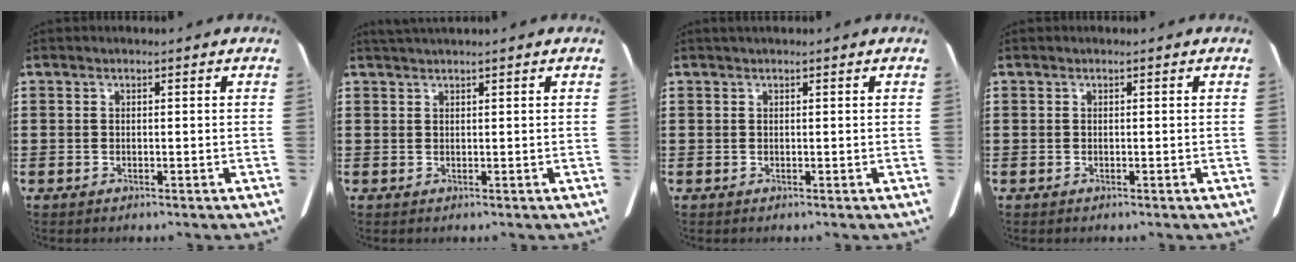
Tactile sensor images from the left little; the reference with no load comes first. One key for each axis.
{"total": 1.3, "fx": 1.1, "fy": 0.0, "fz": 0.6, "tx": -0.012, "ty": 0.000, "tz": 0.020}
{"total": 0.5, "fx": 0.3, "fy": 0.1, "fz": 0.4, "tx": -0.008, "ty": 0.003, "tz": 0.005}
{"total": 0.0}